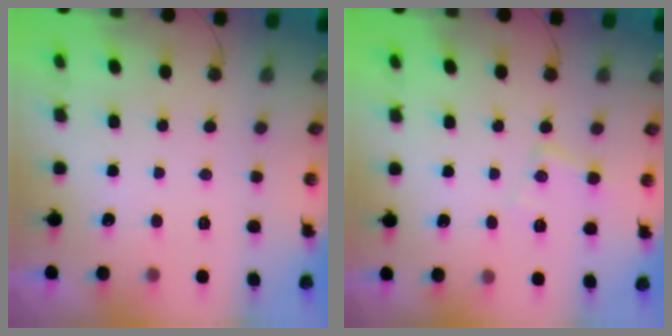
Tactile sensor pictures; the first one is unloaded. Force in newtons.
{"total": 7.7, "press": 7.7, "slide": 0.6}